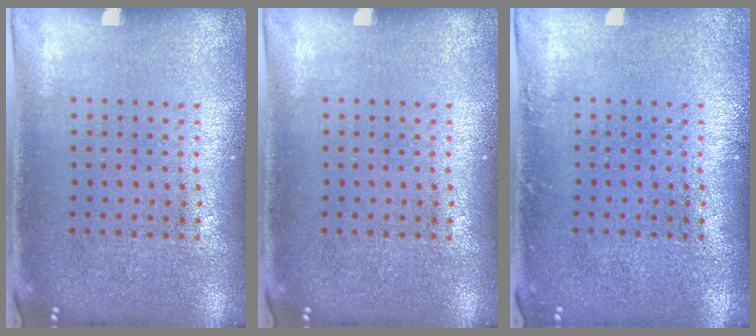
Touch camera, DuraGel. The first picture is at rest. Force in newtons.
{"total": 0.0}
{"total": 0.7, "press": 0.7, "slide": 0.1}